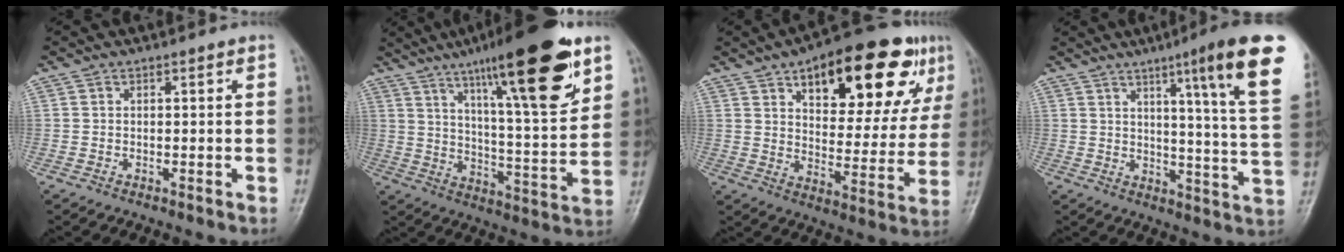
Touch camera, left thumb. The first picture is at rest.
{"total": 22.6, "force": [13.1, 4.4, 17.9], "torque": [-0.253, -0.049, 0.207]}
{"total": 24.8, "force": [12.7, 10.5, 18.5], "torque": [-0.216, -0.019, 0.184]}
{"total": 19.0, "force": [9.6, 0.9, 16.4], "torque": [-0.203, -0.045, 0.120]}